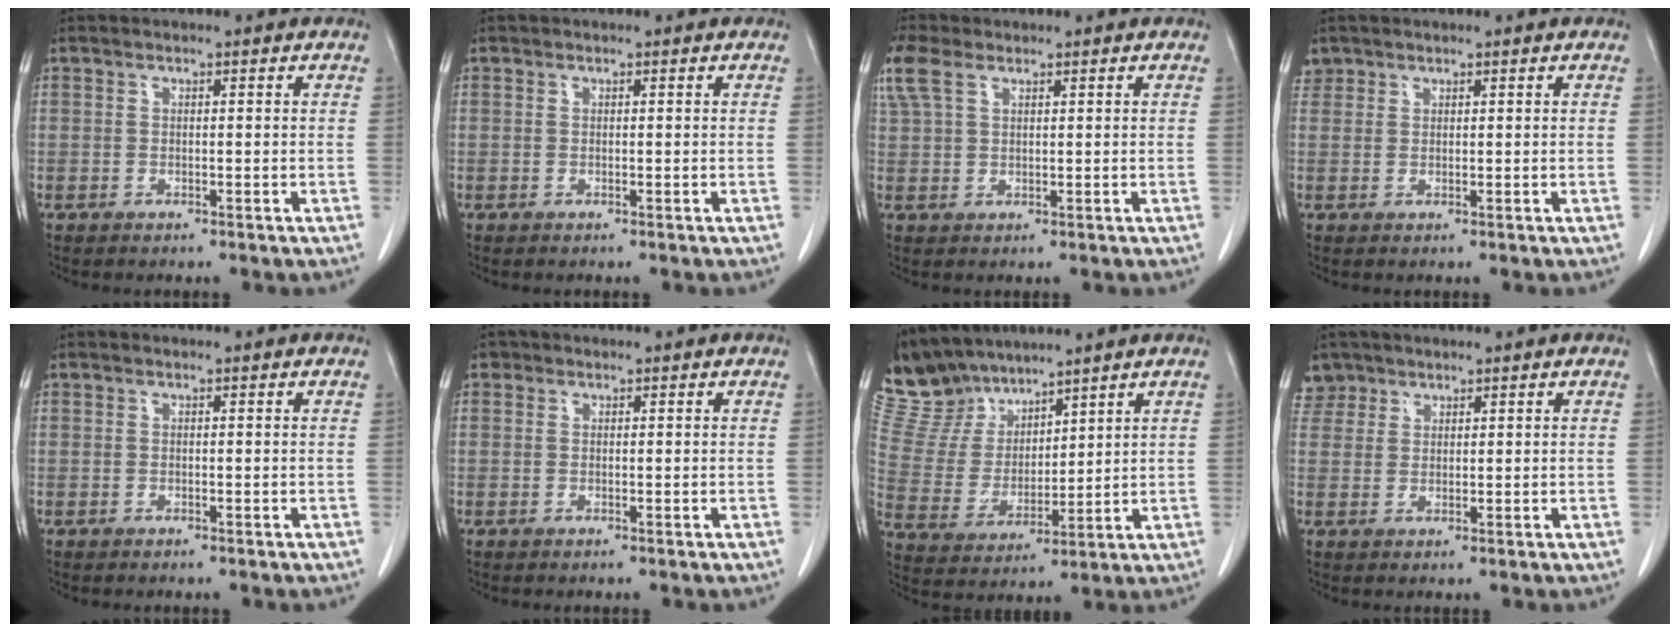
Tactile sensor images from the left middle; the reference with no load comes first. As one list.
[{"total": 0.0}, {"total": 5.0, "force": [3.0, 2.6, 3.0], "torque": [-0.086, 0.025, 0.068]}, {"total": 2.0, "force": [1.4, 1.4, -0.1], "torque": [0.010, 0.011, 0.025]}, {"total": 0.0}, {"total": 0.6, "force": [0.3, 0.5, 0.0], "torque": [0.003, 0.003, 0.003]}, {"total": 10.4, "force": [9.6, 3.6, 1.3], "torque": [-0.049, 0.014, 0.207]}, {"total": 3.2, "force": [2.4, 2.0, -0.5], "torque": [0.016, 0.006, 0.047]}]